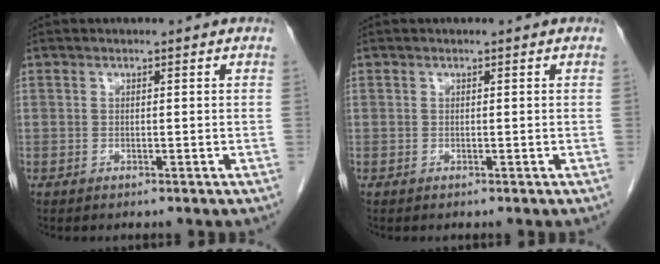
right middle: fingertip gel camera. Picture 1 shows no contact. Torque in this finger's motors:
{"motor_torque": [0.00, 0.00, 0.00, 0.00]}